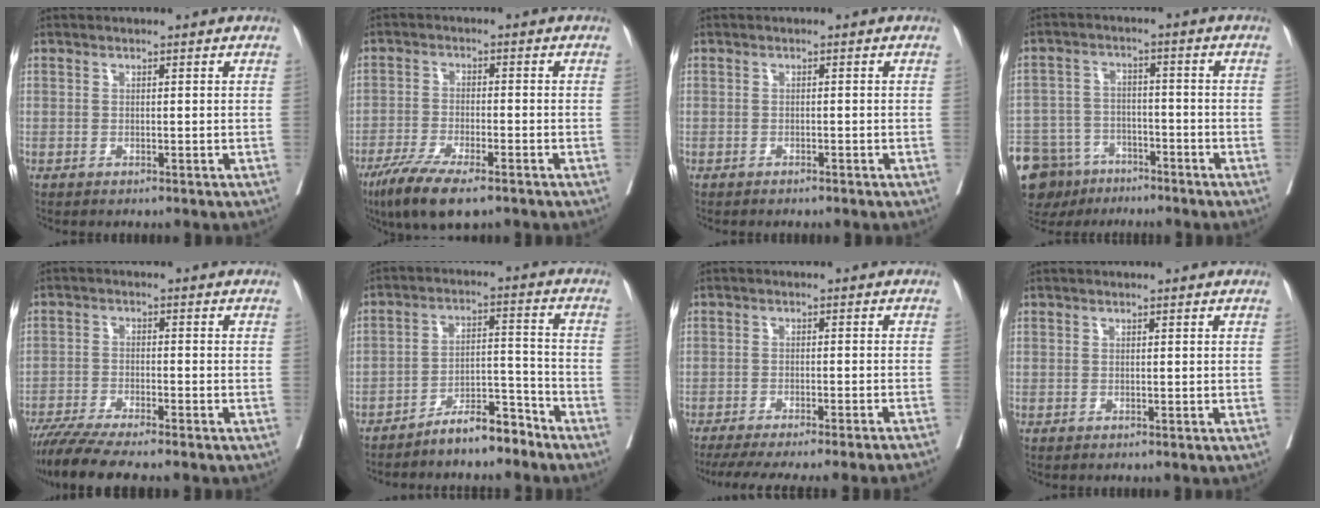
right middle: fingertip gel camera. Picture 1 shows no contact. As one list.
[{"total": 9.8, "force": [-6.8, 2.1, 6.7], "torque": [-0.114, -0.019, -0.111]}, {"total": 2.8, "force": [-2.7, 0.7, 0.2], "torque": [-0.001, -0.004, -0.038]}, {"total": 13.4, "force": [-9.7, 8.2, 4.2], "torque": [-0.095, 0.011, -0.153]}, {"total": 10.1, "force": [-8.6, 0.5, 5.1], "torque": [-0.076, -0.021, -0.140]}, {"total": 6.9, "force": [-6.0, 1.5, 2.9], "torque": [-0.045, 0.017, -0.107]}, {"total": 18.6, "force": [-16.7, -1.0, 8.1], "torque": [-0.095, -0.043, -0.223]}, {"total": 0.0}]